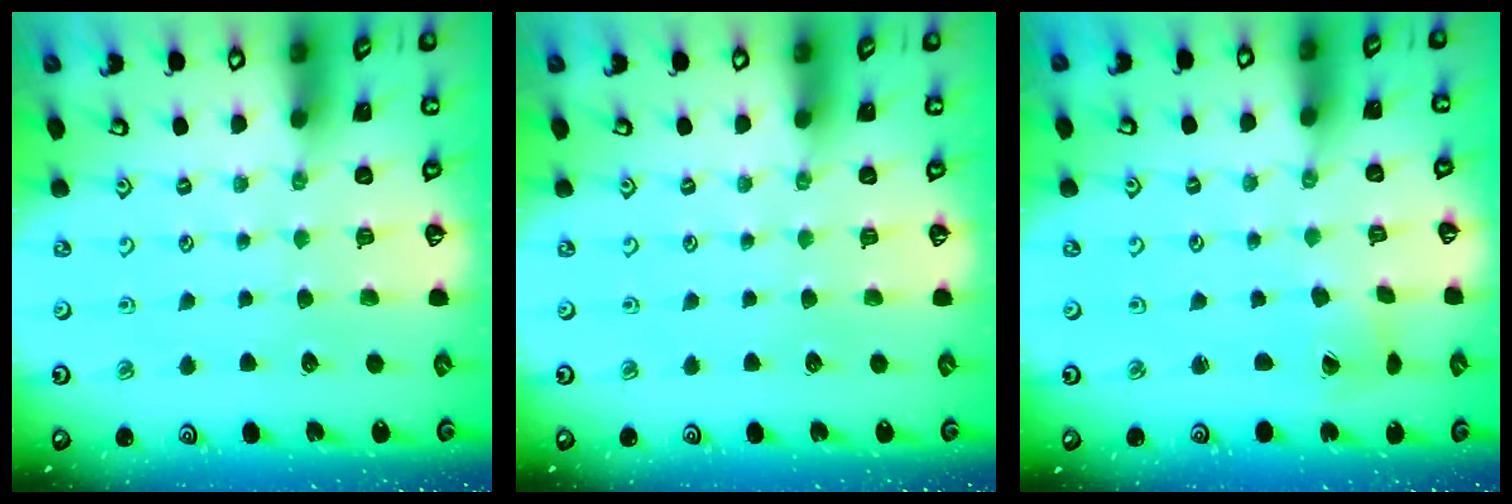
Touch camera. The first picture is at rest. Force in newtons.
{"total": 0.0}
{"total": 1.6, "press": 1.5, "slide": 0.3}